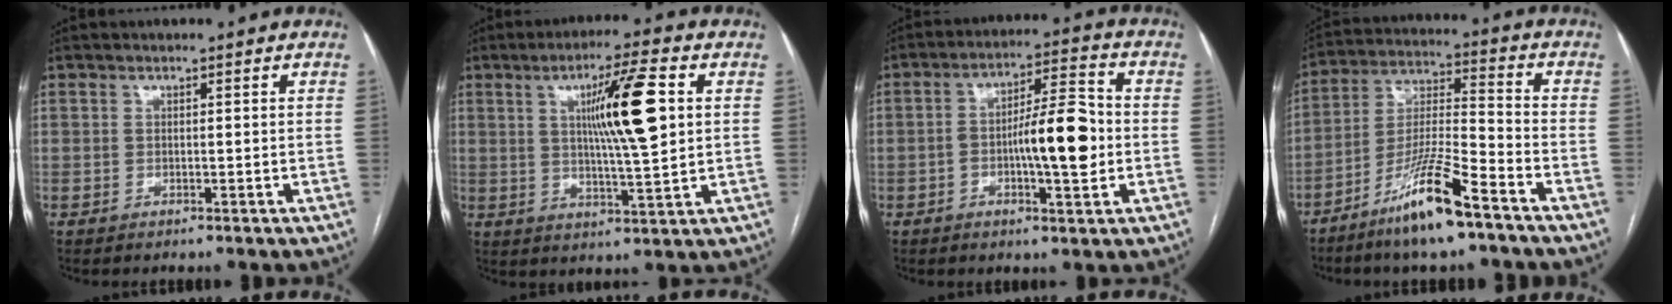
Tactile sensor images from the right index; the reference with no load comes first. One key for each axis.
{"total": 11.6, "fx": 2.7, "fy": 0.4, "fz": 11.3, "tx": -0.186, "ty": 0.002, "tz": 0.045}
{"total": 10.7, "fx": -1.5, "fy": 2.3, "fz": 10.3, "tx": -0.168, "ty": 0.015, "tz": -0.023}
{"total": 13.1, "fx": -8.6, "fy": 0.7, "fz": 9.9, "tx": -0.196, "ty": -0.021, "tz": -0.163}